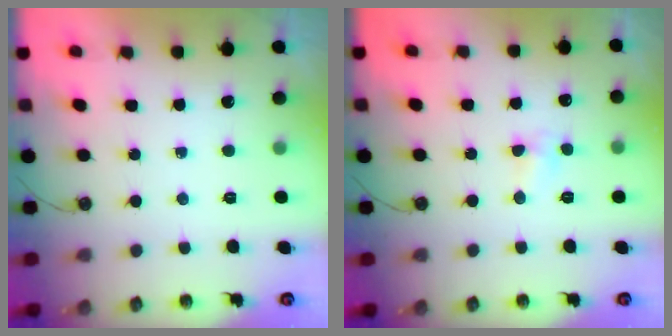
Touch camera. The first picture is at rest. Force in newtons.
{"total": 3.9, "press": 3.9, "slide": 0.5}